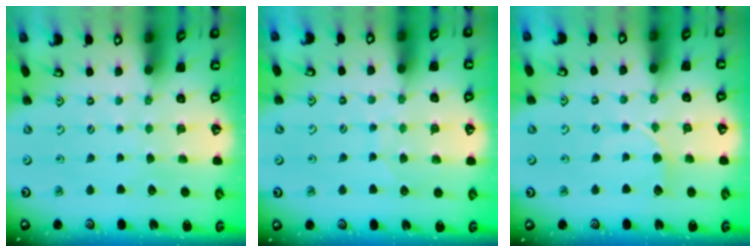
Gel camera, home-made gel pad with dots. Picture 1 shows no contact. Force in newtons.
{"total": 6.8, "press": 6.7, "slide": 0.4}
{"total": 3.5, "press": 3.5, "slide": 0.5}